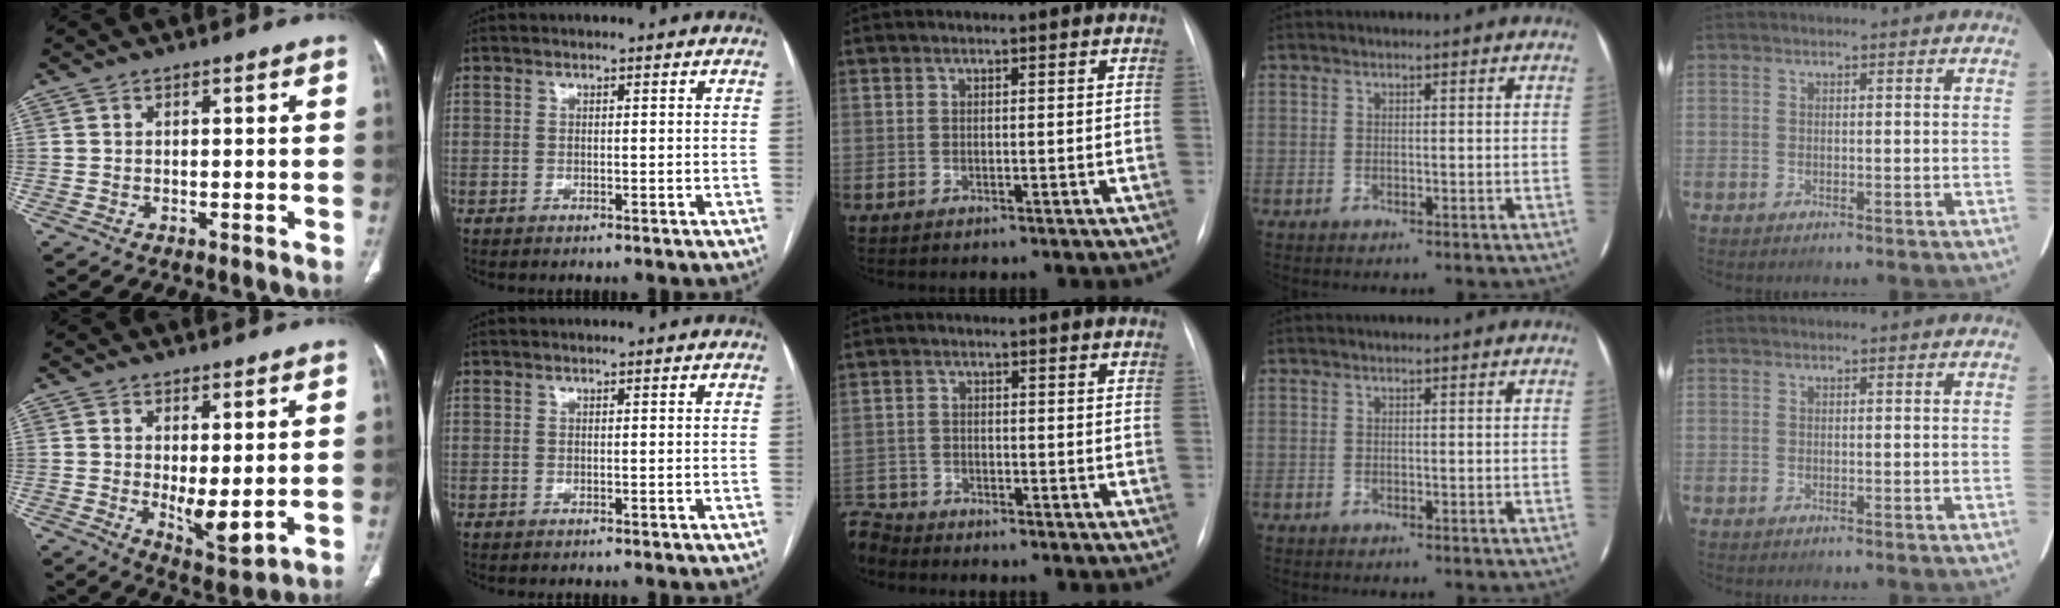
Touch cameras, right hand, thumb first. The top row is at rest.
{"thumb": {"total": 6.3, "force": [0.3, 2.3, 5.9], "torque": [-0.086, -0.023, 0.016]}, "middle": {"total": 5.1, "force": [-4.9, 1.3, -0.2], "torque": [0.010, -0.007, -0.099]}}